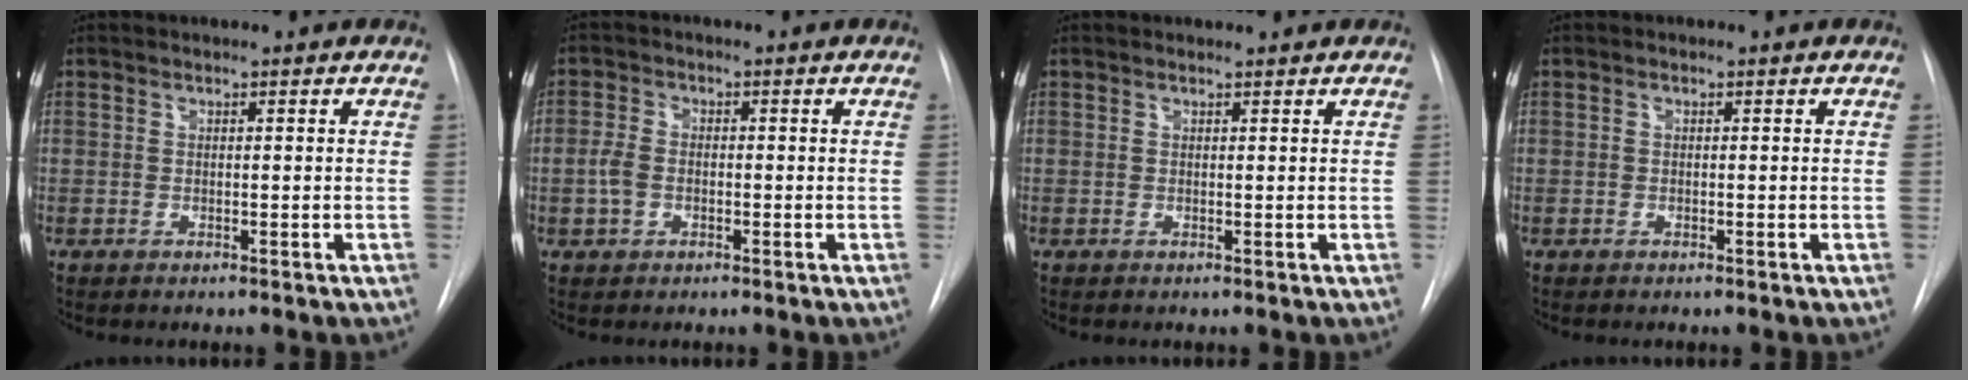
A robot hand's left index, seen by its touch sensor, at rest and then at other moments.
{"total": 3.2, "force": [-0.8, 2.4, 2.0], "torque": [-0.053, 0.008, -0.017]}
{"total": 0.8, "force": [0.7, 0.2, 0.0], "torque": [-0.008, 0.005, 0.010]}
{"total": 0.0}